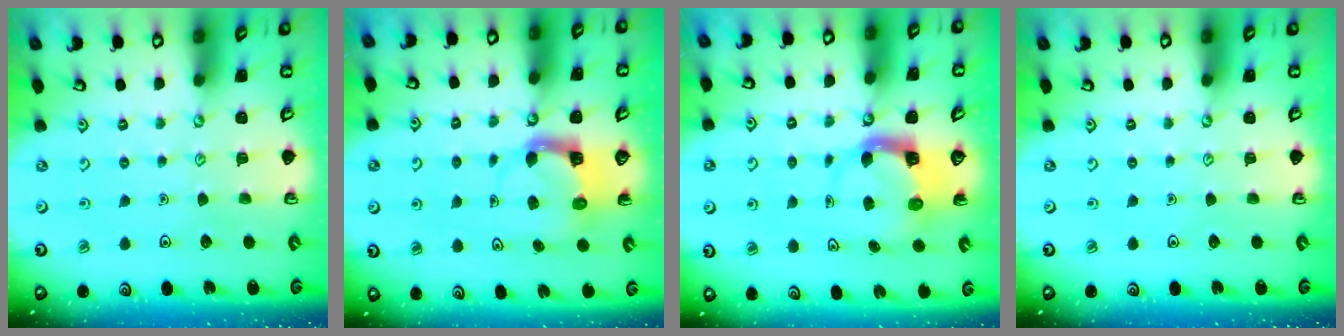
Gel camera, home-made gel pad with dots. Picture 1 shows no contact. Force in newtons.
{"total": 4.0, "press": 4.0, "slide": 0.4}
{"total": 3.9, "press": 3.9, "slide": 0.6}
{"total": 0.0}